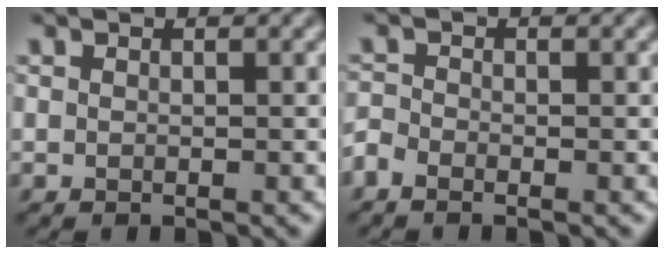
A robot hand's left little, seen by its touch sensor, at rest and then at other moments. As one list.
[{"total": 1.6, "force": [-1.2, 0.9, 0.6], "torque": [-0.019, 0.001, -0.026]}]